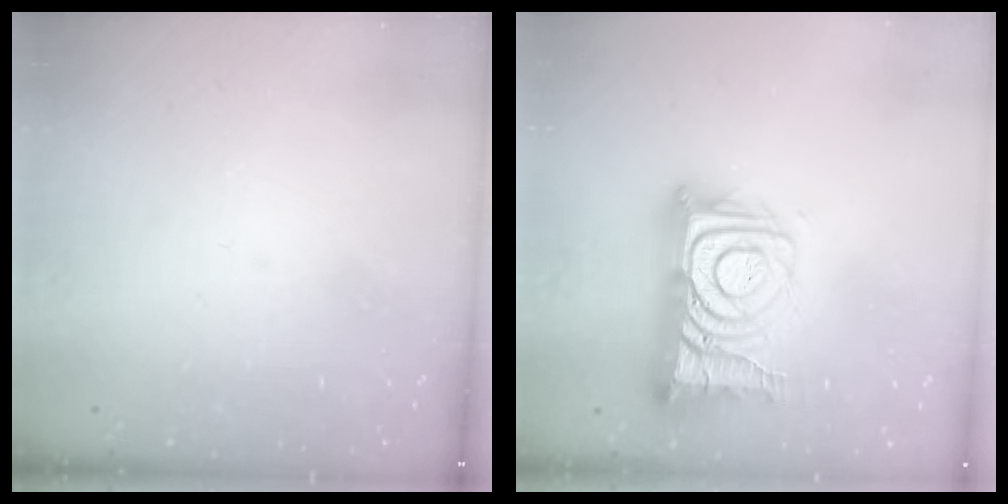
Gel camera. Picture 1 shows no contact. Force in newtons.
{"total": 17.6, "press": 17.5, "slide": 1.6}